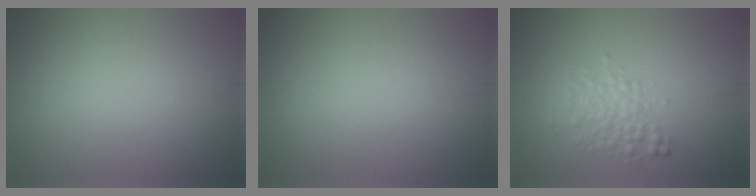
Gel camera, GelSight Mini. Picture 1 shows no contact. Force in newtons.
{"total": 0.0}
{"total": 2.5, "press": 2.5, "slide": 0.0}